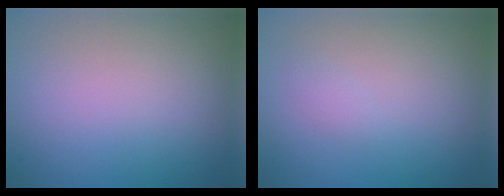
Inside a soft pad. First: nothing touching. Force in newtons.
{"total": 0.7, "press": 0.7, "slide": 0.0}